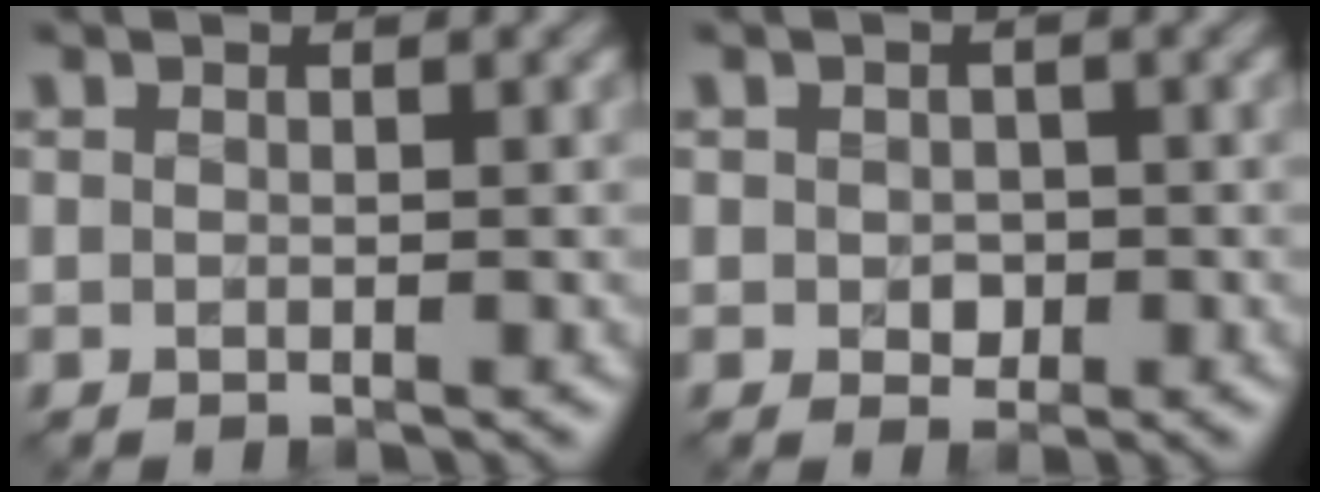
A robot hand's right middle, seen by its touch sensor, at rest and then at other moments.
{"total": 1.5, "force": [-0.1, 1.3, 0.9], "torque": [-0.014, -0.005, -0.004]}